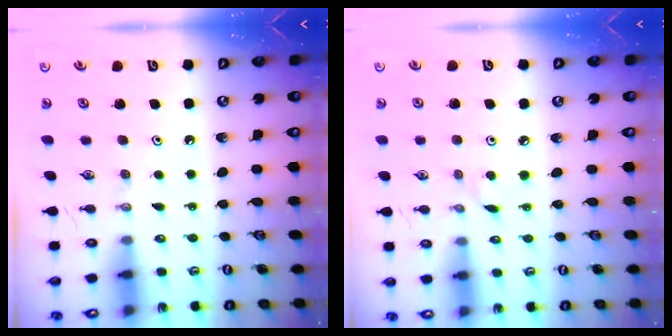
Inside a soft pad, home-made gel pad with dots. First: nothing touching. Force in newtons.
{"total": 2.9, "press": 2.9, "slide": 0.3}